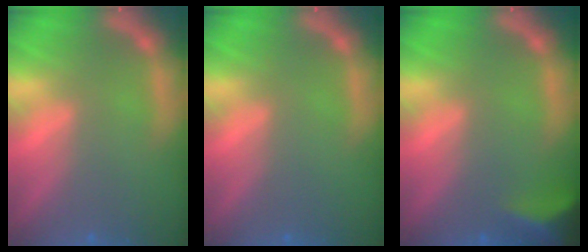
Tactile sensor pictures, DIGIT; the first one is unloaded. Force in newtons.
{"total": 0.0}
{"total": 5.4}